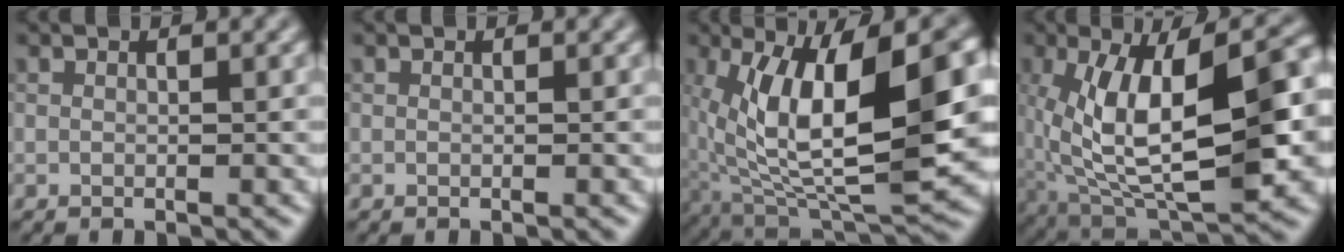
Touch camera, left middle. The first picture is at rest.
{"total": 0.0}
{"total": 13.0, "force": [0.3, 5.3, 11.8], "torque": [-0.201, -0.012, 0.012]}
{"total": 12.9, "force": [-0.6, 5.7, 11.6], "torque": [-0.191, -0.004, -0.007]}